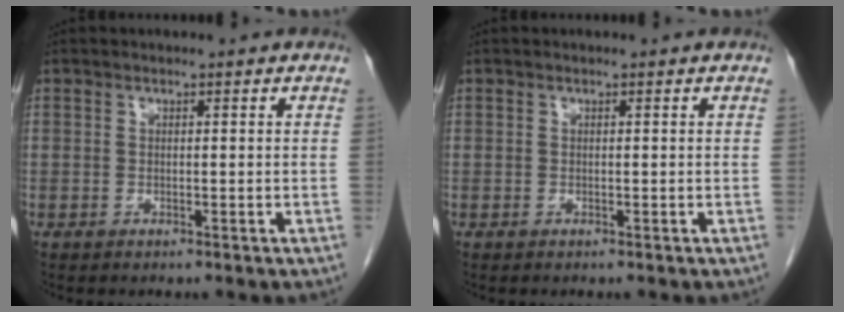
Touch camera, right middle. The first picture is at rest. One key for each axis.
{"total": 0.0}